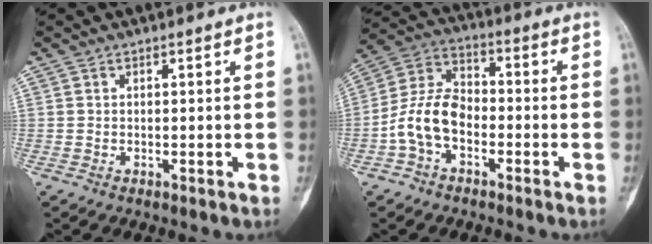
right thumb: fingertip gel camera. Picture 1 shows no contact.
{"total": 10.4, "force": [-3.3, 6.8, 7.2], "torque": [-0.136, 0.039, -0.073]}